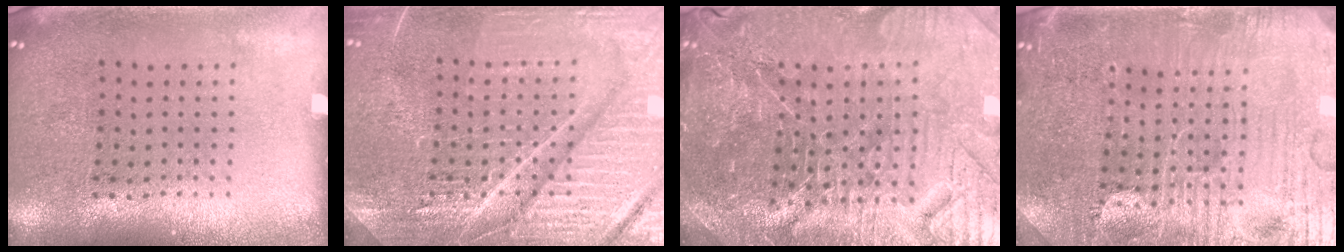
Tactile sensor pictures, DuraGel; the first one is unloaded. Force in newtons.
{"total": 5.2, "press": 5.1, "slide": 0.7}
{"total": 5.6, "press": 5.3, "slide": 2.0}
{"total": 5.2, "press": 4.8, "slide": 1.9}